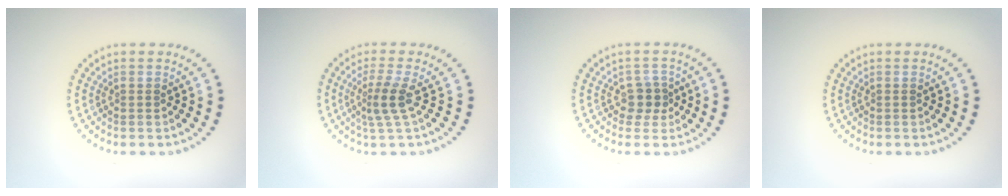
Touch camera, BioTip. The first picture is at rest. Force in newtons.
{"total": 2.6, "press": 1.7, "slide": 1.9}
{"total": 2.0, "press": 1.6, "slide": 1.1}
{"total": 0.0}